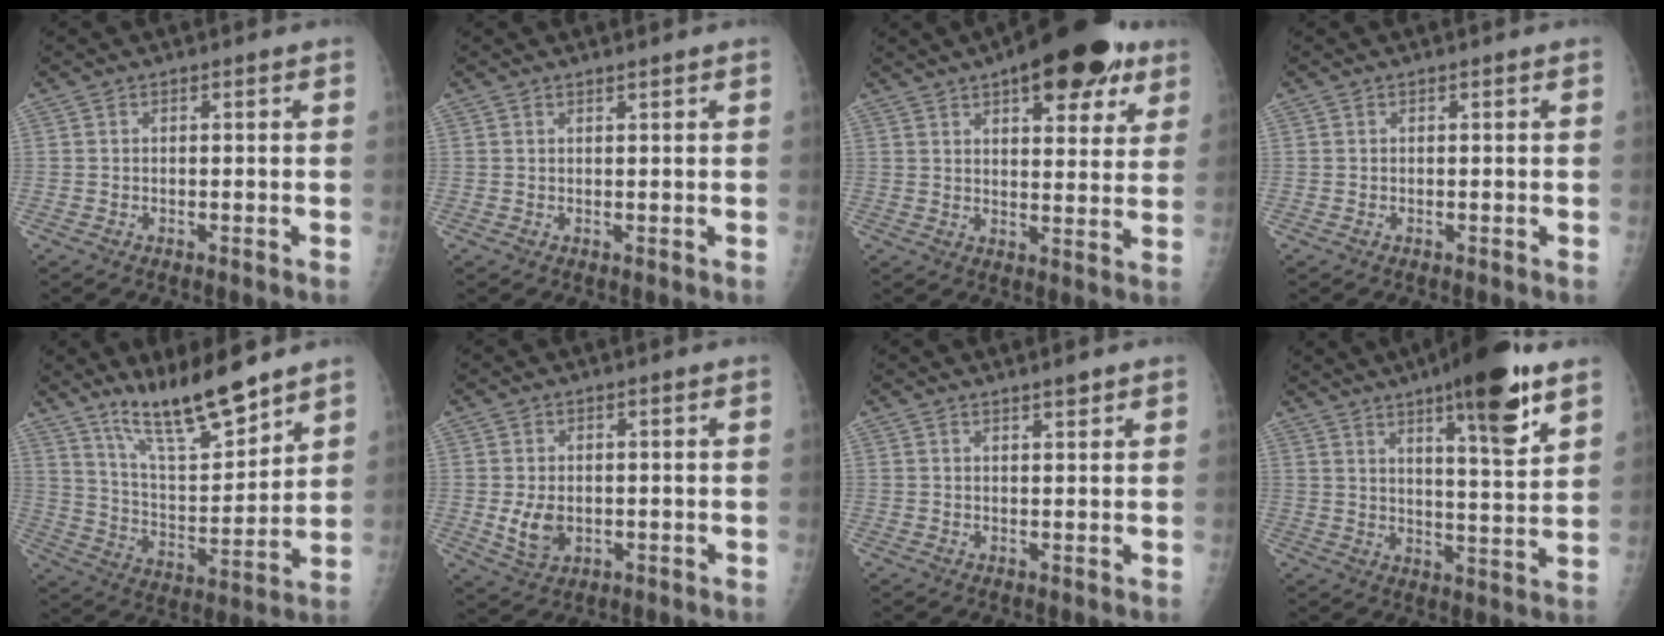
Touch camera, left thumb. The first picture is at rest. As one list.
[{"total": 0.9, "force": [0.7, -0.1, 0.5], "torque": [-0.010, -0.005, 0.014]}, {"total": 17.6, "force": [10.0, 7.2, 12.6], "torque": [-0.142, -0.025, 0.140]}, {"total": 0.0}, {"total": 15.7, "force": [12.3, 3.4, 9.2], "torque": [-0.133, -0.085, 0.224]}, {"total": 4.8, "force": [-0.2, 3.4, 3.4], "torque": [-0.051, -0.009, 0.006]}, {"total": 2.0, "force": [1.6, 0.2, 1.2], "torque": [-0.016, -0.012, 0.026]}, {"total": 16.5, "force": [9.8, 3.1, 13.0], "torque": [-0.174, -0.052, 0.147]}]